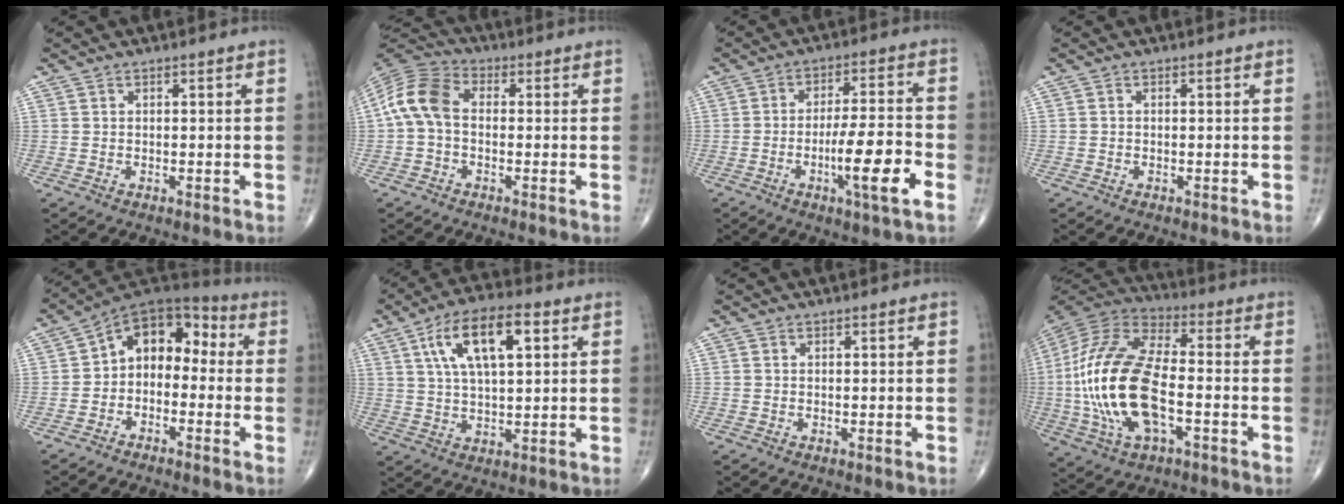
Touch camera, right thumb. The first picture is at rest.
{"total": 9.5, "force": [-0.1, 6.4, 7.0], "torque": [-0.139, 0.027, -0.017]}
{"total": 11.3, "force": [-4.0, 1.4, 10.5], "torque": [-0.175, 0.017, -0.065]}
{"total": 0.0}
{"total": 11.1, "force": [-0.9, 7.9, 7.8], "torque": [-0.080, 0.057, -0.037]}
{"total": 13.5, "force": [4.8, 5.5, 11.4], "torque": [-0.193, 0.005, 0.082]}
{"total": 0.0}
{"total": 22.5, "force": [-3.5, 10.4, 19.6], "torque": [-0.427, 0.018, -0.062]}